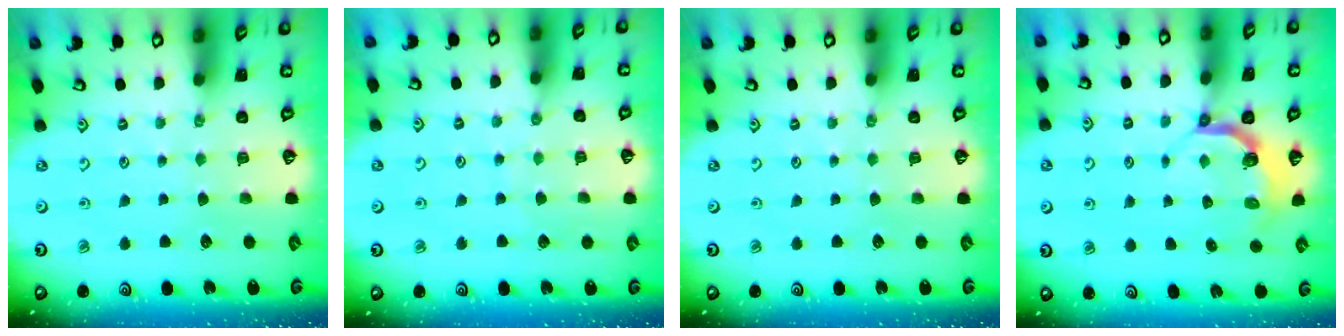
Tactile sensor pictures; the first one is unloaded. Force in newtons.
{"total": 5.1, "press": 5.1, "slide": 0.6}
{"total": 0.0}
{"total": 4.6, "press": 3.1, "slide": 3.3}